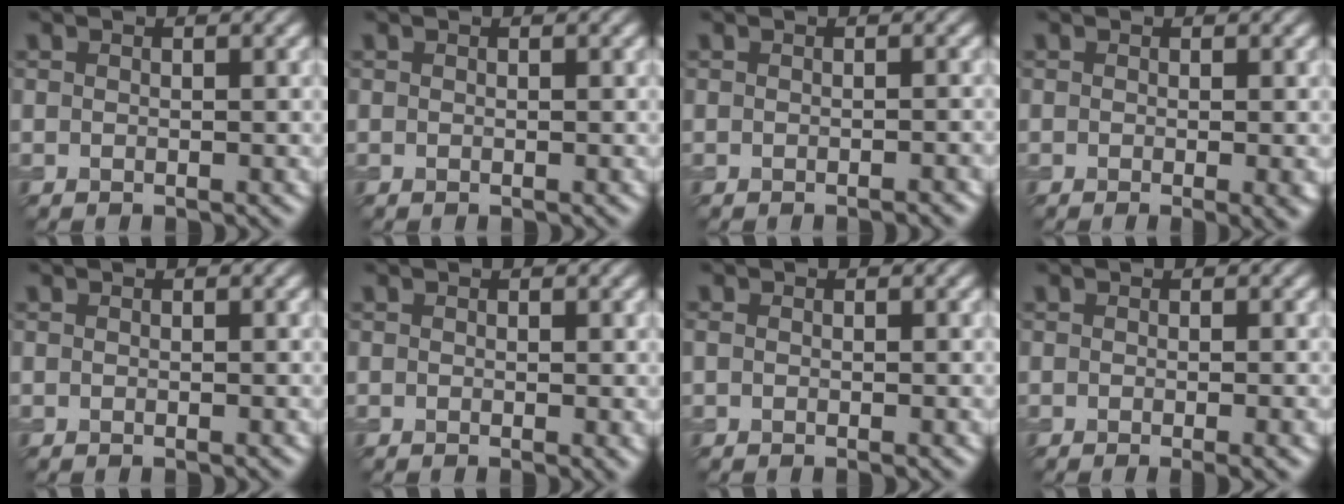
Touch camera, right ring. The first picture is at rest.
{"total": 0.0}
{"total": 0.9, "force": [-0.6, 0.2, 0.6], "torque": [-0.004, 0.001, -0.011]}
{"total": 2.2, "force": [-0.5, 0.5, 2.1], "torque": [-0.025, -0.008, -0.008]}
{"total": 0.0}
{"total": 0.8, "force": [-0.1, 0.1, 0.8], "torque": [-0.011, -0.005, -0.003]}
{"total": 1.0, "force": [-0.3, 0.3, 0.9], "torque": [-0.015, -0.005, -0.004]}
{"total": 2.8, "force": [-0.8, 0.9, 2.5], "torque": [-0.022, -0.005, -0.011]}